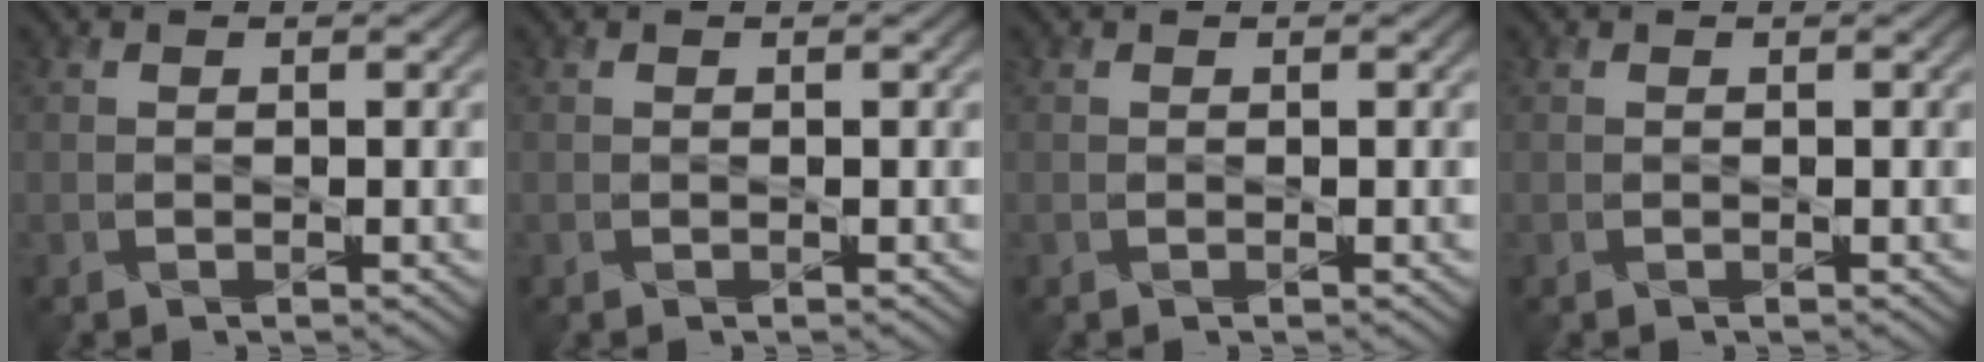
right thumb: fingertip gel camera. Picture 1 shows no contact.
{"total": 0.0}
{"total": 0.0}
{"total": 0.0}